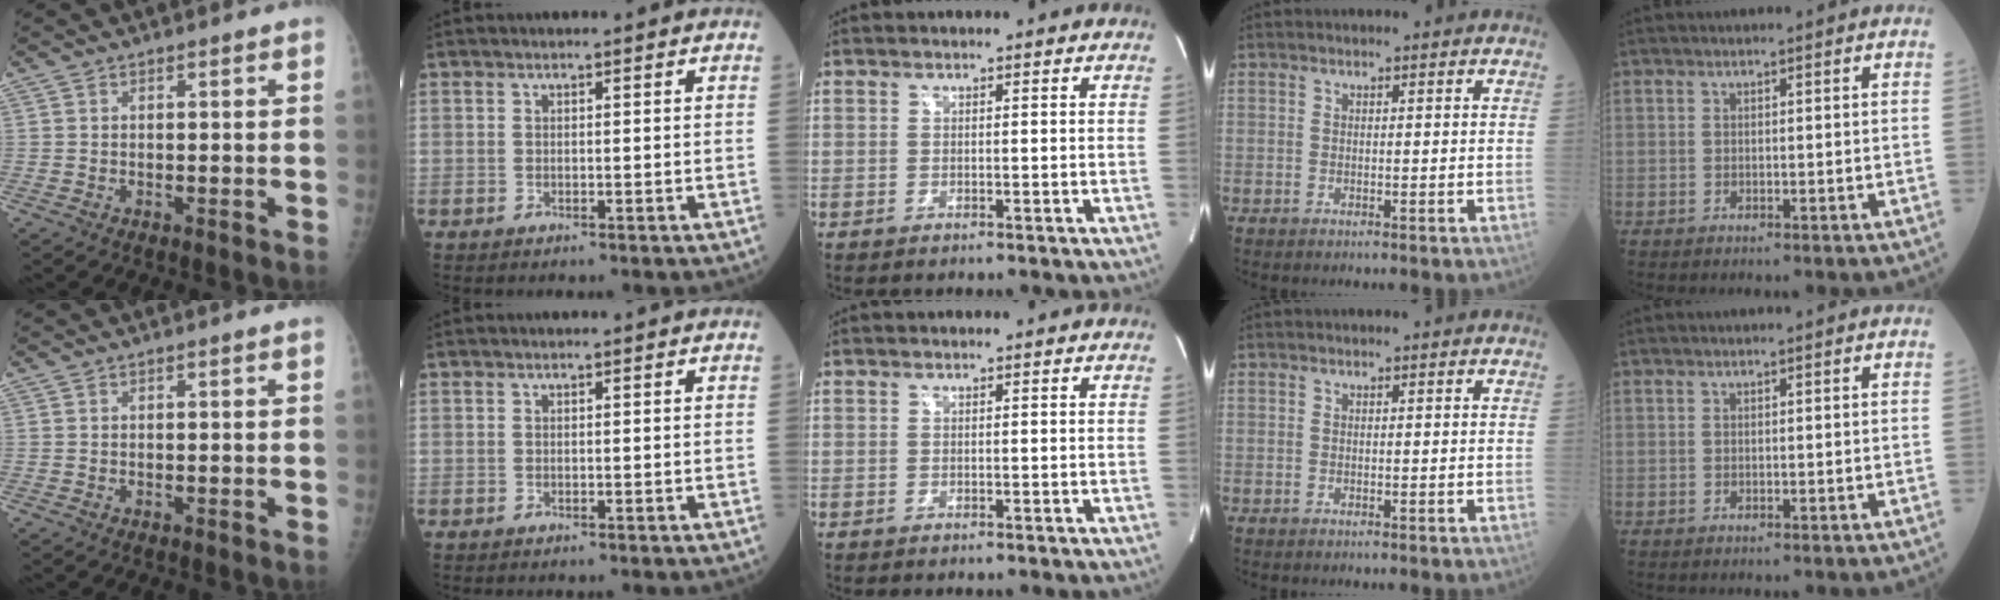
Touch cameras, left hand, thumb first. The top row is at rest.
{}